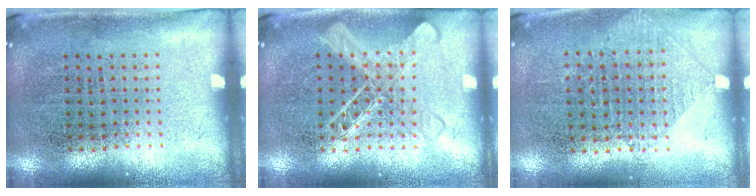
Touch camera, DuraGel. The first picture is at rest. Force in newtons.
{"total": 2.5, "press": 2.4, "slide": 0.5}
{"total": 1.0, "press": 0.9, "slide": 0.3}